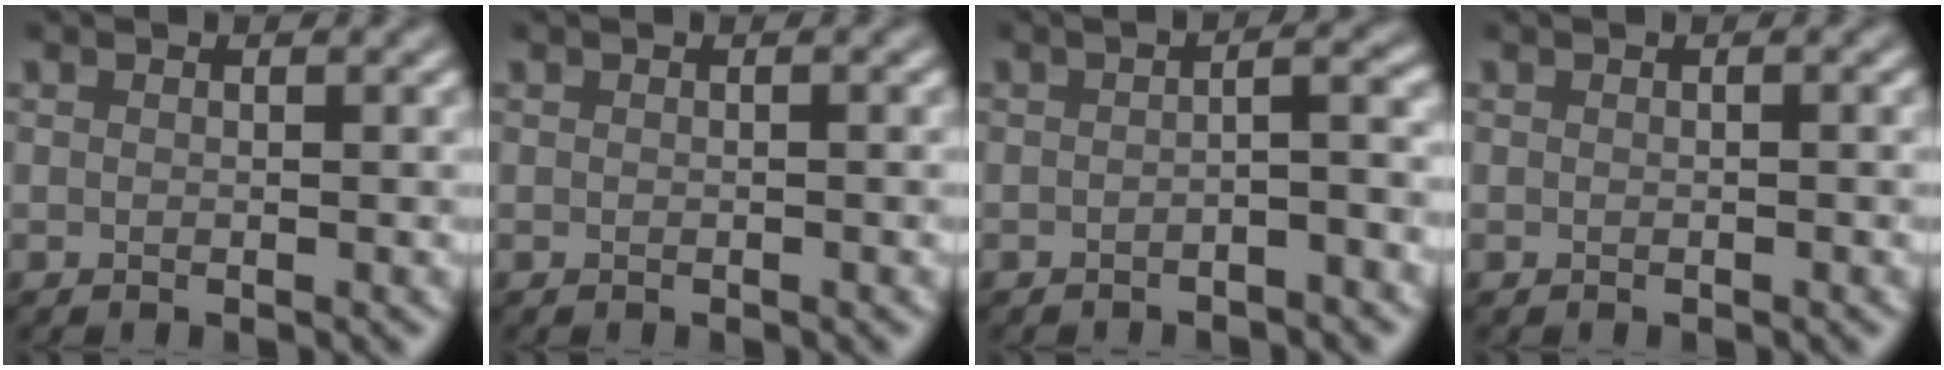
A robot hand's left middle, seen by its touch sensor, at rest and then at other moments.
{"total": 0.0}
{"total": 2.2, "force": [-1.2, 0.5, 1.8], "torque": [-0.023, 0.010, -0.024]}
{"total": 0.0}